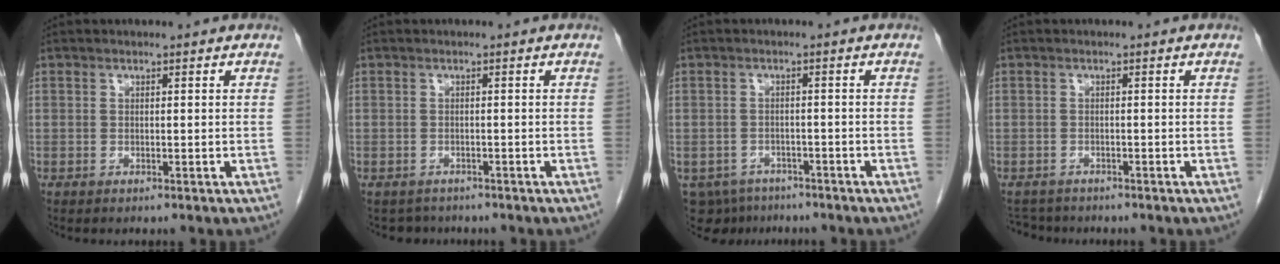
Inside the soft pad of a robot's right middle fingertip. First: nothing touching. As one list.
[{"total": 2.3, "force": [-2.0, 1.2, -0.4], "torque": [0.000, 0.000, -0.030]}, {"total": 7.4, "force": [-5.9, 4.4, 1.0], "torque": [-0.022, 0.000, -0.080]}, {"total": 3.3, "force": [-3.1, 1.2, 0.0], "torque": [-0.001, -0.008, -0.051]}]